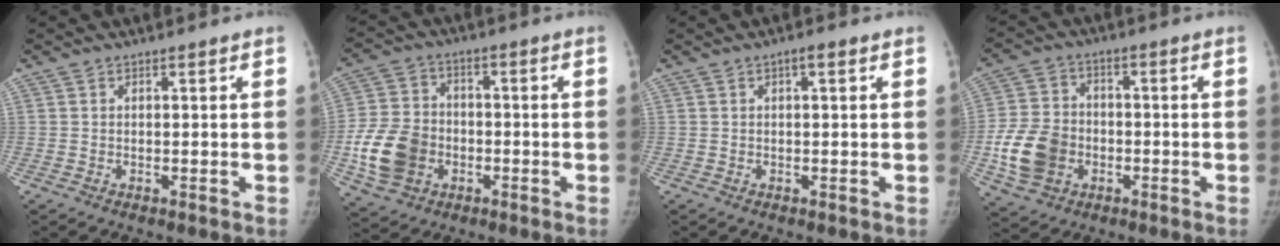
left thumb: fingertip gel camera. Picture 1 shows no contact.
{"total": 12.8, "force": [-3.5, 10.2, 7.0], "torque": [-0.120, 0.015, -0.065]}
{"total": 1.6, "force": [0.6, 0.5, 1.4], "torque": [-0.018, 0.005, 0.003]}
{"total": 12.0, "force": [-3.2, 9.6, 6.6], "torque": [-0.111, 0.015, -0.059]}